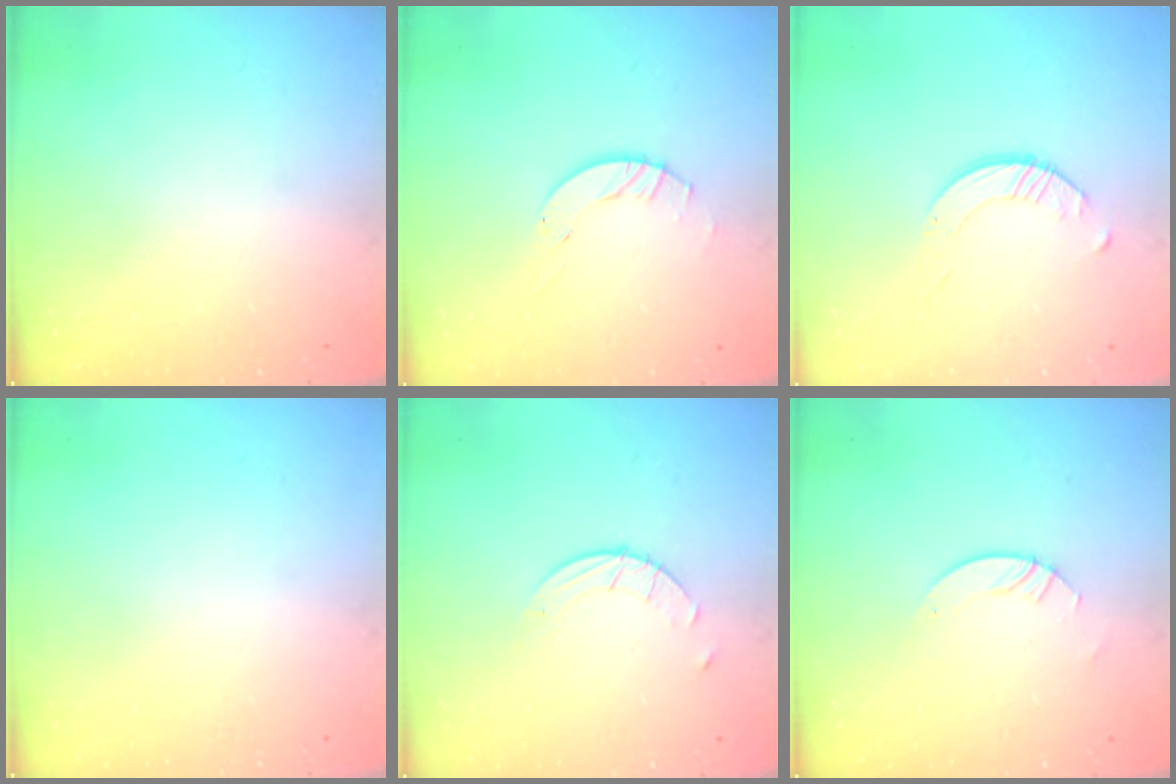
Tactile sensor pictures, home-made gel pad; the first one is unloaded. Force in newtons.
{"total": 3.9, "press": 3.9, "slide": 0.4}
{"total": 3.1, "press": 3.1, "slide": 0.3}
{"total": 0.0}
{"total": 4.0, "press": 4.0, "slide": 0.4}
{"total": 2.1, "press": 2.1, "slide": 0.2}